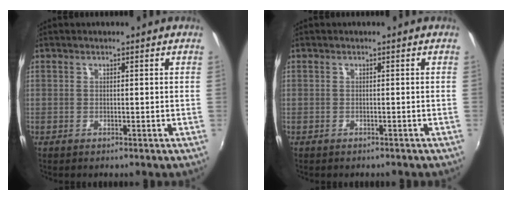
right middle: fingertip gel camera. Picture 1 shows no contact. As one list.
[{"total": 0.8, "force": [-0.6, 0.5, 0.0], "torque": [-0.005, 0.001, -0.008]}]